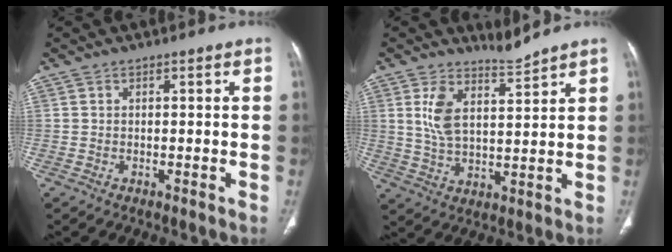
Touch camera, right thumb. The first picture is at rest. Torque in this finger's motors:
{"motor_torque": [-0.03, 0.04, 0.04, 0.05, 0.18]}